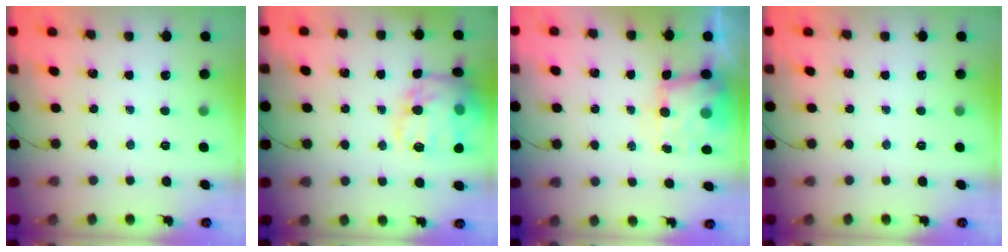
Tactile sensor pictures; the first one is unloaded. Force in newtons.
{"total": 17.7, "press": 17.7, "slide": 1.2}
{"total": 7.7, "press": 7.4, "slide": 1.8}
{"total": 0.0}